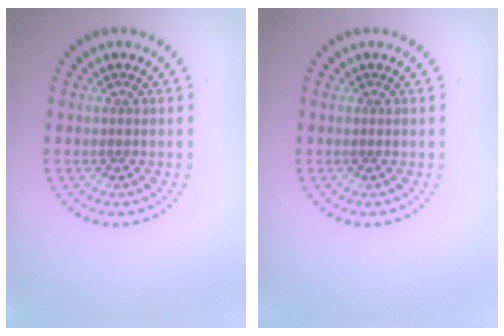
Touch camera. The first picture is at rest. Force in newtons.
{"total": 0.0}